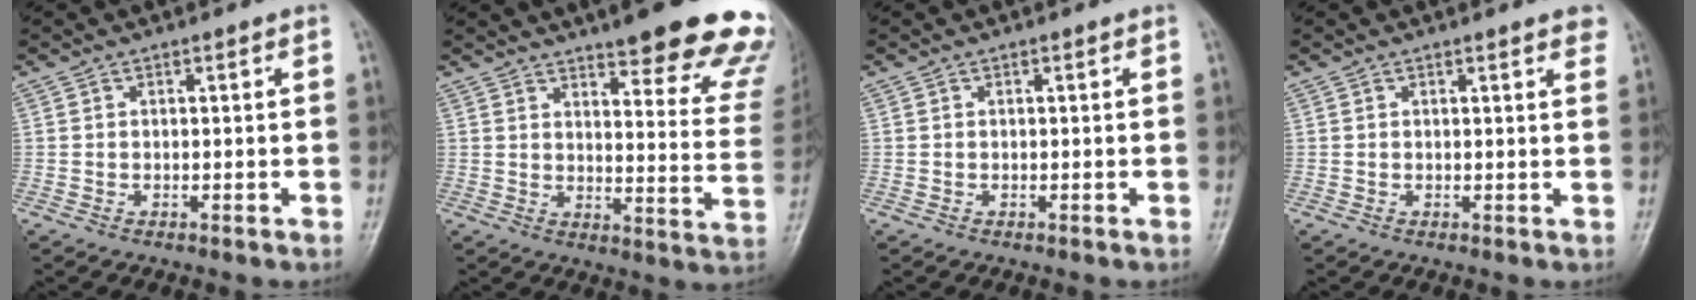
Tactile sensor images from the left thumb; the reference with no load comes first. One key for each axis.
{"total": 23.6, "fx": 17.5, "fy": 5.3, "fz": 14.9, "tx": -0.156, "ty": -0.094, "tz": 0.207}
{"total": 0.0}
{"total": 2.6, "fx": 2.0, "fy": 0.6, "fz": 1.6, "tx": -0.012, "ty": -0.003, "tz": 0.017}